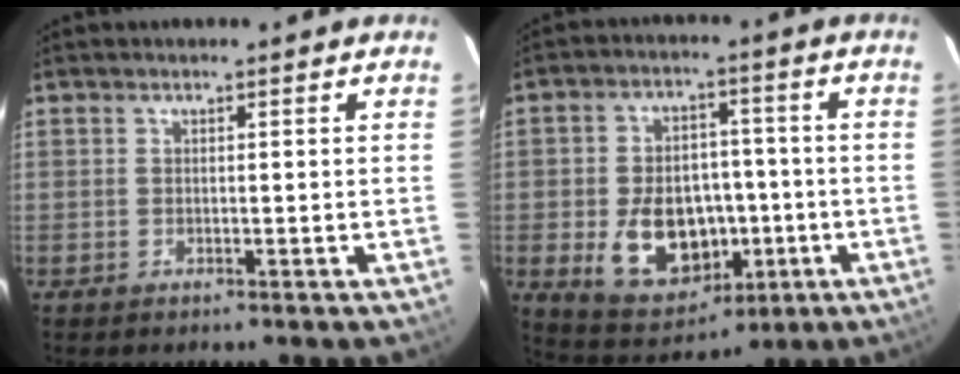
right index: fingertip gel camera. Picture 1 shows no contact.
{"total": 14.8, "force": [-3.5, 10.8, 9.6], "torque": [-0.196, 0.007, -0.029]}